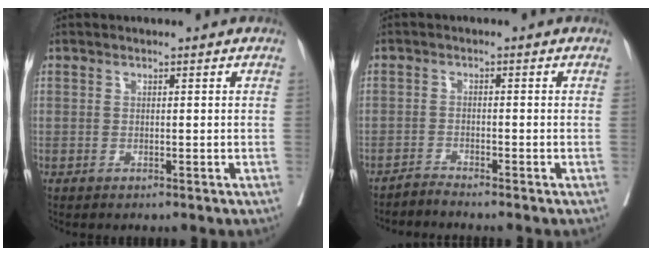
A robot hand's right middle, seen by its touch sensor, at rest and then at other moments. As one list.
[{"total": 1.7, "force": [-1.6, -0.7, -0.2], "torque": [0.004, -0.007, -0.030]}]